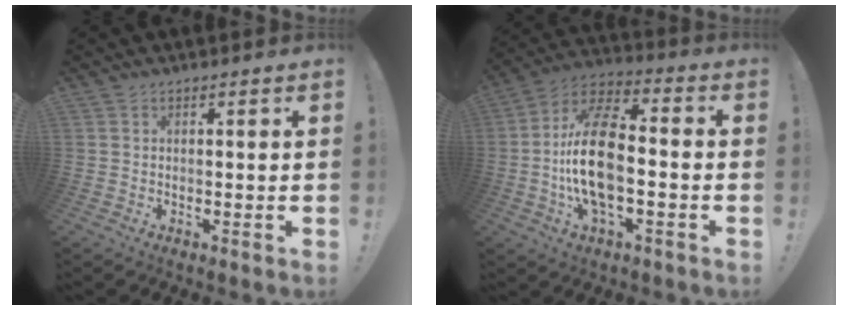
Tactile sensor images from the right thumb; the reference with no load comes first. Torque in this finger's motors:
{"motor_torque": [0.29, 0.57, 0.90, 0.20, 0.21]}